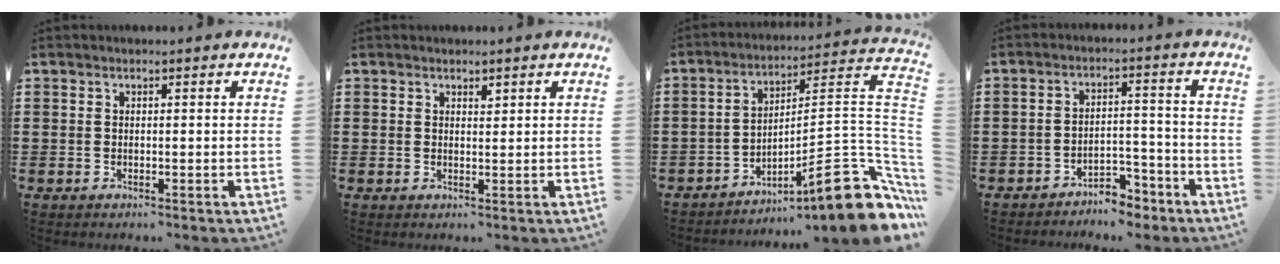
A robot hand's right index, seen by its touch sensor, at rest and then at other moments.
{"total": 1.1, "force": [1.0, 0.4, 0.2], "torque": [0.002, -0.003, 0.017]}
{"total": 12.9, "force": [-7.3, 2.0, 10.4], "torque": [-0.132, -0.005, -0.131]}
{"total": 4.4, "force": [-4.2, 1.2, 1.0], "torque": [-0.018, 0.012, -0.084]}